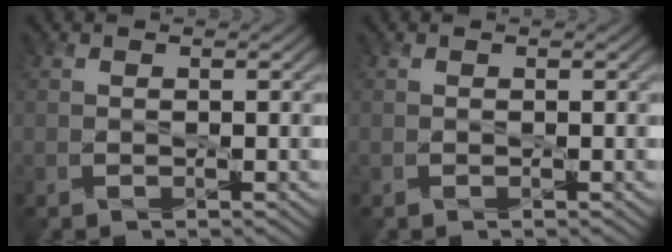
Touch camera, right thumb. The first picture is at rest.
{"total": 0.0}